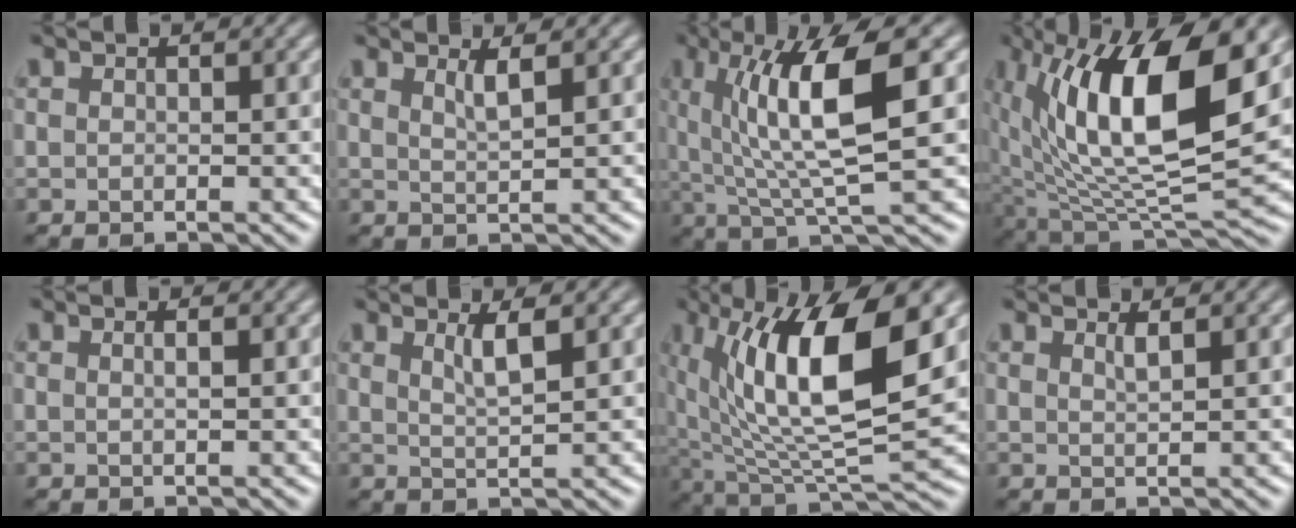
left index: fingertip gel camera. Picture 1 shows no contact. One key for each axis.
{"total": 1.8, "fx": 0.9, "fy": 0.5, "fz": 1.5, "tx": -0.020, "ty": 0.001, "tz": 0.013}
{"total": 9.2, "fx": 2.2, "fy": 2.1, "fz": 8.7, "tx": -0.137, "ty": -0.002, "tz": 0.041}
{"total": 15.0, "fx": 4.8, "fy": 5.8, "fz": 13.0, "tx": -0.222, "ty": -0.001, "tz": 0.084}
{"total": 1.2, "fx": 0.3, "fy": 0.5, "fz": 1.0, "tx": -0.004, "ty": -0.001, "tz": -0.003}
{"total": 2.4, "fx": 1.1, "fy": 0.6, "fz": 2.0, "tx": -0.029, "ty": -0.001, "tz": 0.018}
{"total": 13.2, "fx": 3.9, "fy": 4.3, "fz": 11.8, "tx": -0.200, "ty": -0.001, "tz": 0.075}
{"total": 1.0, "fx": 0.7, "fy": 0.3, "fz": 0.8, "tx": -0.008, "ty": 0.000, "tz": 0.011}